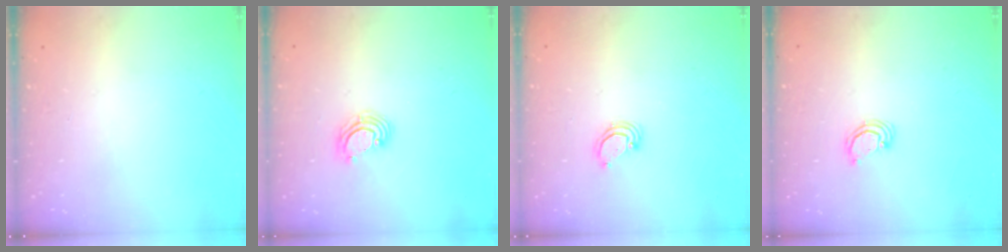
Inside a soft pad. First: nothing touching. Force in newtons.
{"total": 3.6, "press": 3.6, "slide": 0.2}
{"total": 3.1, "press": 3.1, "slide": 0.2}
{"total": 2.3, "press": 2.3, "slide": 0.2}